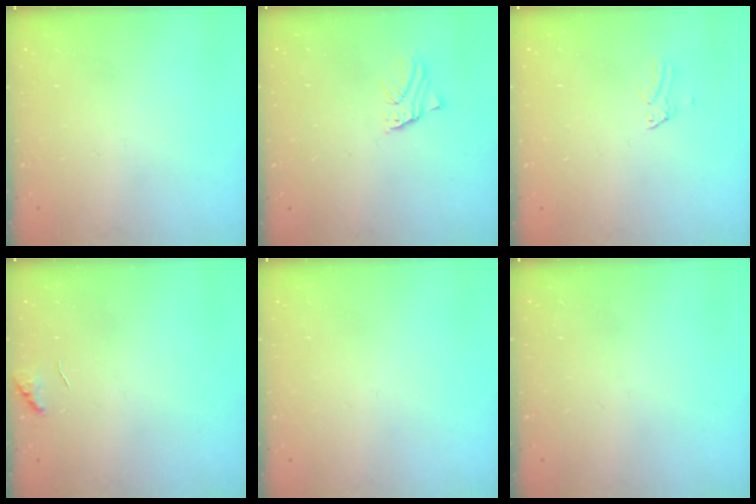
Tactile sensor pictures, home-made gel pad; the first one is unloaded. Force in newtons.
{"total": 1.9, "press": 1.9, "slide": 0.2}
{"total": 0.0}
{"total": 6.8, "press": 6.8, "slide": 1.0}
{"total": 0.0}
{"total": 0.0}